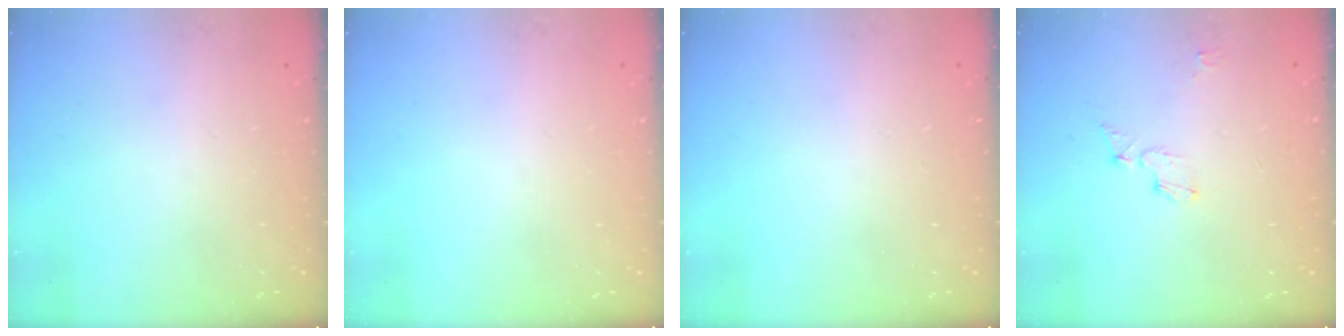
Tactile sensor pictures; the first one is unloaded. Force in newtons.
{"total": 0.0}
{"total": 0.0}
{"total": 5.1, "press": 5.1, "slide": 0.2}